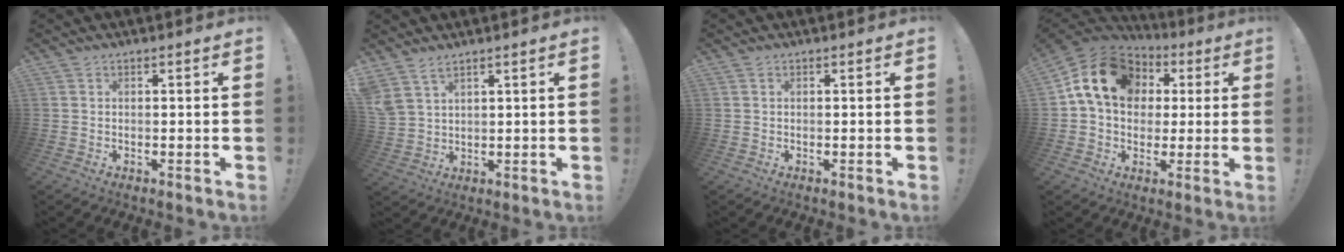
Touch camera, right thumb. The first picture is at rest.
{"total": 4.9, "force": [3.8, 1.9, 2.5], "torque": [-0.053, -0.015, 0.076]}
{"total": 0.0}
{"total": 16.6, "force": [4.8, 12.8, 9.5], "torque": [-0.145, -0.007, 0.091]}